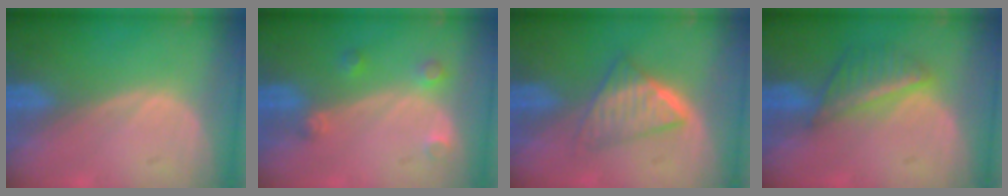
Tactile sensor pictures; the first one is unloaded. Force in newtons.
{"total": 2.6, "press": 2.6, "slide": 0.4}
{"total": 6.4, "press": 5.4, "slide": 3.4}
{"total": 5.6, "press": 5.1, "slide": 2.3}